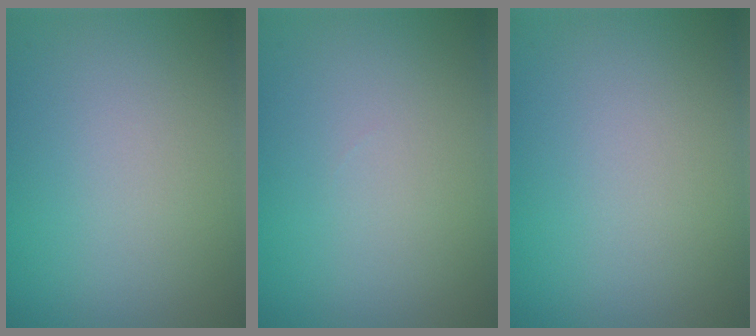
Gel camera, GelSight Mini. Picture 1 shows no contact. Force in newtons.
{"total": 0.0}
{"total": 0.0}